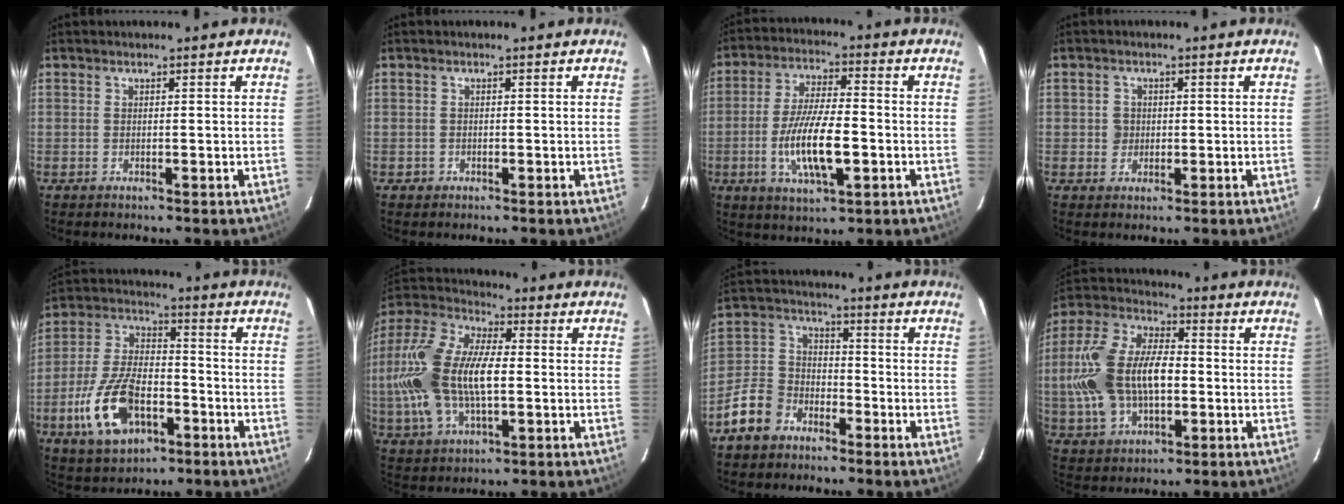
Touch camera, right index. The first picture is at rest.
{"total": 1.2, "force": [-0.5, 1.1, 0.0], "torque": [0.000, 0.004, -0.004]}
{"total": 12.4, "force": [-3.2, 3.7, 11.4], "torque": [-0.225, -0.006, -0.054]}
{"total": 2.5, "force": [-0.1, 2.4, 0.3], "torque": [-0.003, 0.007, -0.002]}
{"total": 15.2, "force": [-6.4, 8.1, 11.1], "torque": [-0.241, 0.002, -0.107]}
{"total": 18.4, "force": [-1.2, 9.2, 15.8], "torque": [-0.338, 0.010, -0.020]}
{"total": 9.5, "force": [-6.3, 6.4, 3.2], "torque": [-0.084, 0.031, -0.114]}
{"total": 17.3, "force": [-1.6, 10.0, 14.0], "torque": [-0.307, 0.013, -0.025]}